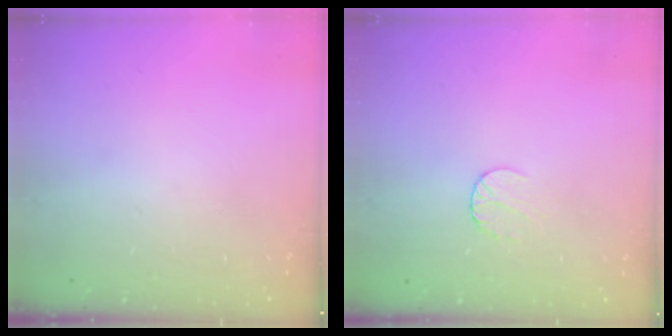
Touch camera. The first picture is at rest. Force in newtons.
{"total": 5.6, "press": 5.6, "slide": 0.6}